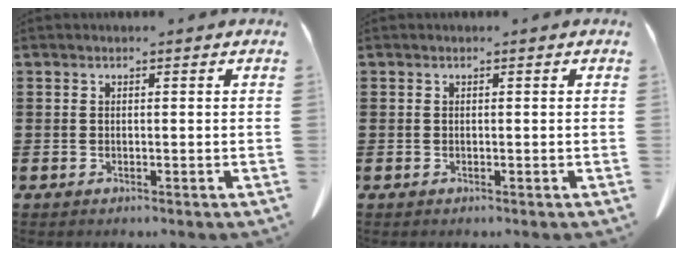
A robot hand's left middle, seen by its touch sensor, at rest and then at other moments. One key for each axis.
{"total": 0.0}